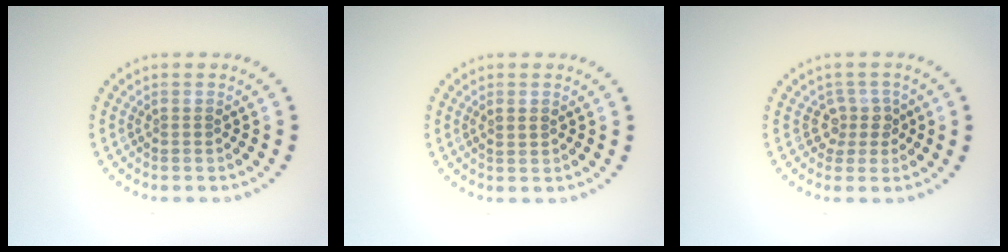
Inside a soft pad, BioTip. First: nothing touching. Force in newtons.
{"total": 0.6, "press": 0.6, "slide": 0.2}
{"total": 2.1, "press": 1.5, "slide": 1.5}